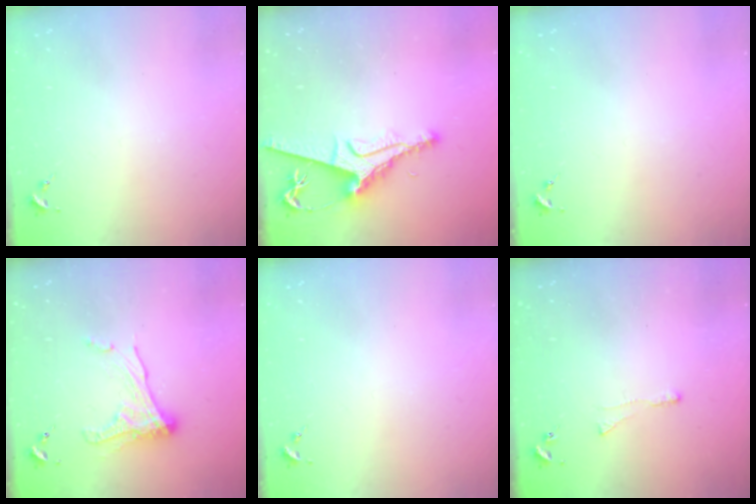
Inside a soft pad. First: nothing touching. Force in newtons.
{"total": 9.2, "press": 9.1, "slide": 1.2}
{"total": 0.0}
{"total": 11.9, "press": 11.9, "slide": 0.9}
{"total": 0.0}
{"total": 2.9, "press": 2.9, "slide": 0.6}